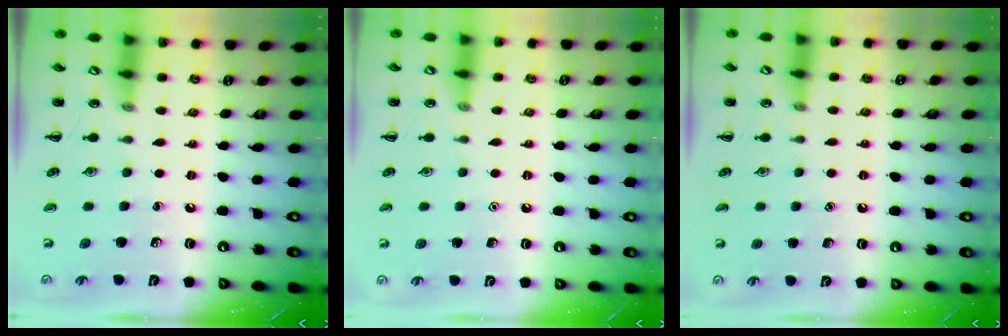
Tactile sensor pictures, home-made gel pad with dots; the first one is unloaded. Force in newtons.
{"total": 1.5, "press": 1.5, "slide": 0.1}
{"total": 1.4, "press": 1.4, "slide": 0.1}